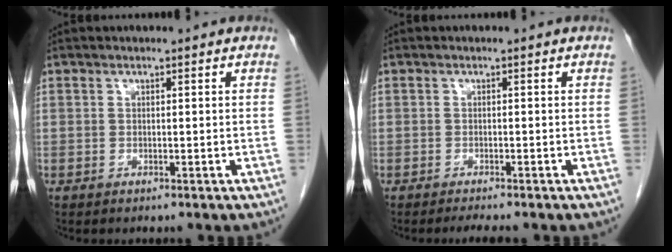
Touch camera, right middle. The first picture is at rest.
{"total": 2.0, "force": [-1.8, -0.1, 1.0], "torque": [-0.019, -0.007, -0.025]}